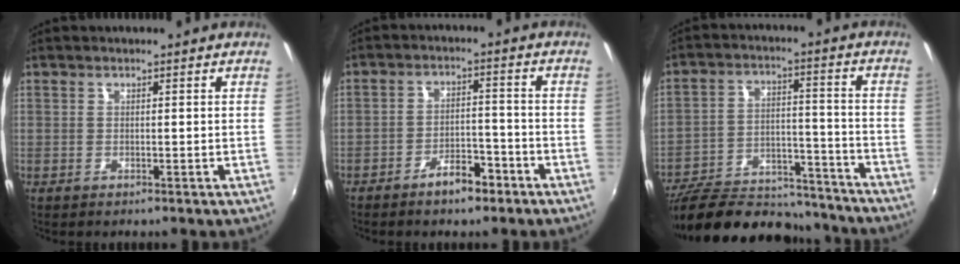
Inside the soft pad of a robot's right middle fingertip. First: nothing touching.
{"total": 5.8, "force": [-4.2, 2.3, 3.2], "torque": [-0.064, 0.006, -0.061]}
{"total": 25.3, "force": [-21.6, 8.6, 10.0], "torque": [-0.193, 0.009, -0.303]}